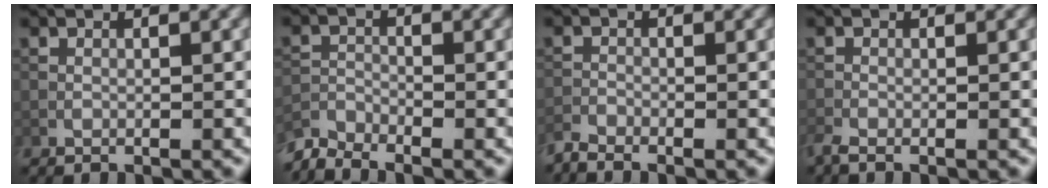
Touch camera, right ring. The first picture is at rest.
{"total": 3.1, "force": [-3.0, 0.4, 0.6], "torque": [-0.019, -0.008, -0.070]}
{"total": 1.7, "force": [-1.7, 0.2, 0.4], "torque": [-0.015, -0.005, -0.043]}
{"total": 1.3, "force": [-1.0, 0.3, 0.7], "torque": [-0.021, -0.007, -0.027]}